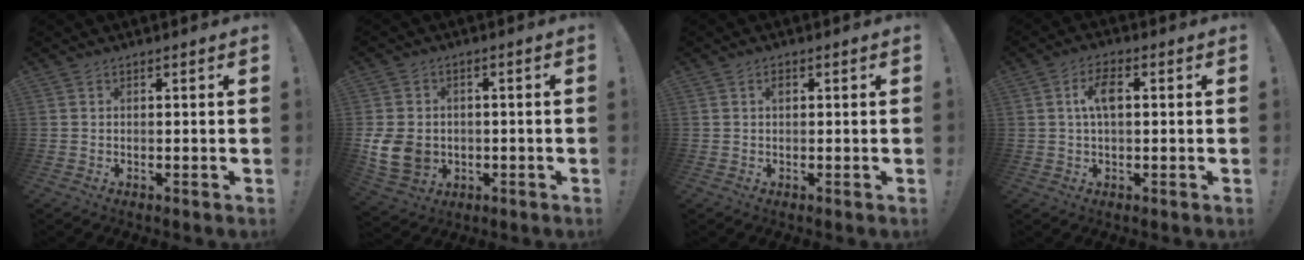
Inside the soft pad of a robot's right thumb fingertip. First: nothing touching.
{"total": 10.7, "force": [-1.2, 9.0, 5.6], "torque": [-0.106, 0.007, -0.017]}
{"total": 1.2, "force": [0.4, 0.8, 0.8], "torque": [-0.013, 0.003, 0.006]}
{"total": 5.9, "force": [1.1, 2.9, 5.1], "torque": [-0.088, 0.009, 0.016]}